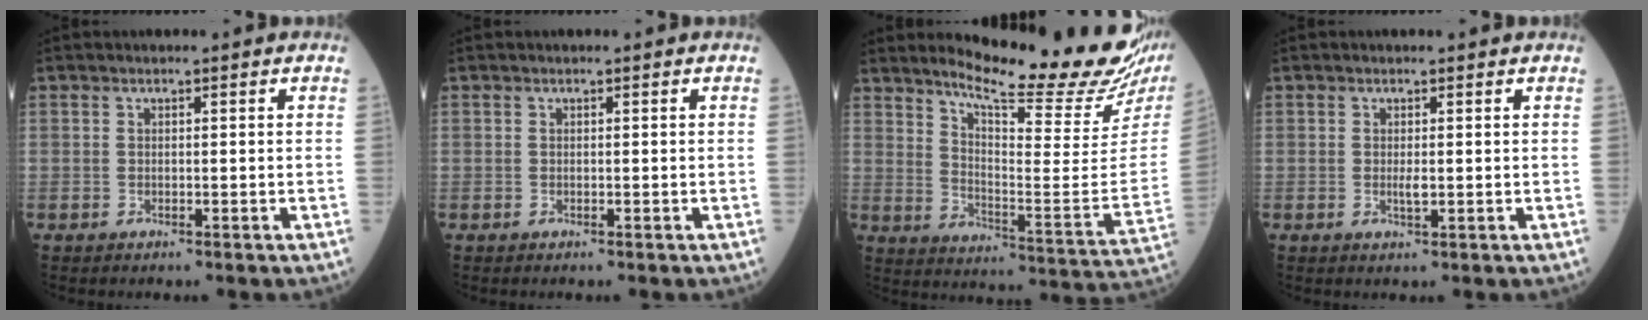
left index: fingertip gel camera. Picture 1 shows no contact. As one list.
[{"total": 0.0}, {"total": 22.7, "force": [19.8, 0.8, 11.2], "torque": [-0.175, -0.099, 0.261]}, {"total": 1.3, "force": [0.3, 0.3, 1.3], "torque": [-0.029, -0.001, 0.004]}]